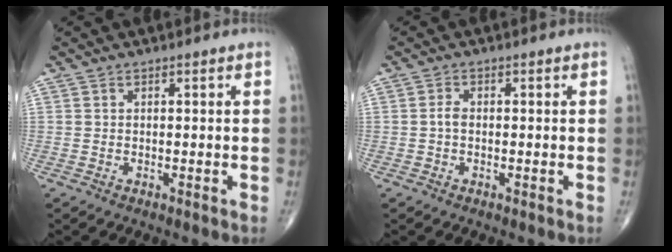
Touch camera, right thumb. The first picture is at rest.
{"total": 1.4, "force": [-0.3, 0.8, 1.1], "torque": [-0.018, 0.002, -0.007]}